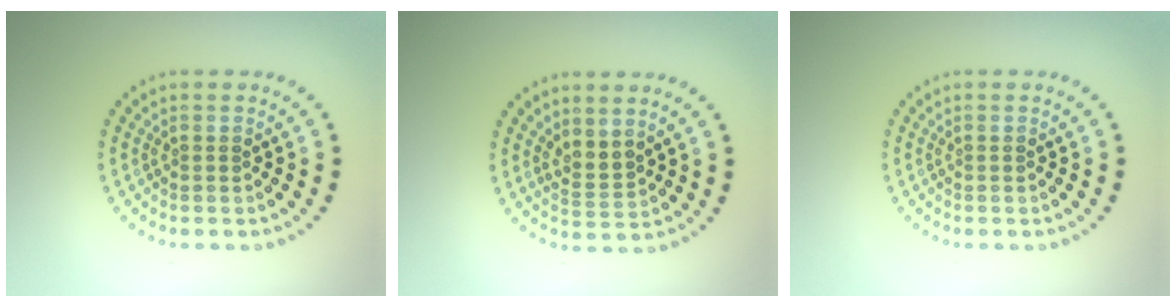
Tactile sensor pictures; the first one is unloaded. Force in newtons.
{"total": 2.0, "press": 1.6, "slide": 1.2}
{"total": 0.0}